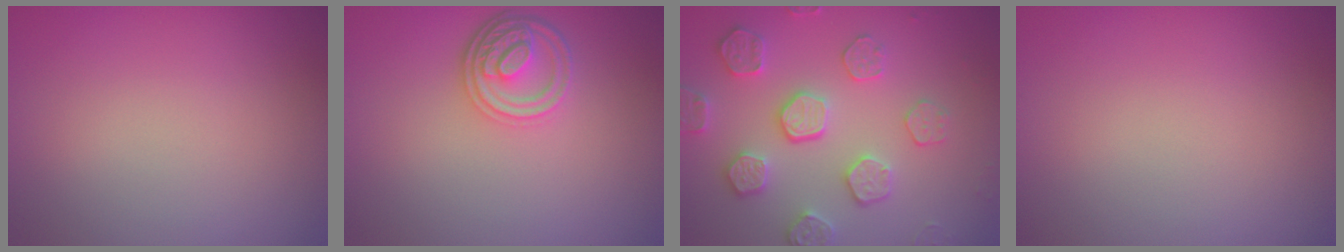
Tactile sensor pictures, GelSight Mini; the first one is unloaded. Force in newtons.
{"total": 3.9, "press": 3.1, "slide": 2.4}
{"total": 4.5, "press": 4.4, "slide": 0.8}
{"total": 0.0}